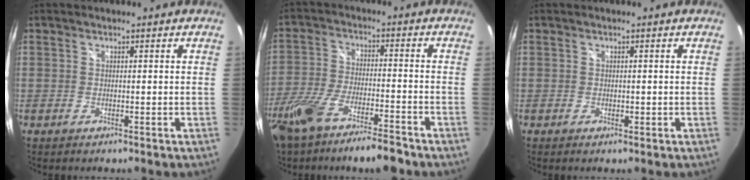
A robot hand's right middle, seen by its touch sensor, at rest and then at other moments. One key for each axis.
{"total": 14.7, "fx": -11.3, "fy": 2.6, "fz": 9.0, "tx": -0.200, "ty": -0.037, "tz": -0.202}
{"total": 0.7, "fx": -0.2, "fy": 0.5, "fz": 0.5, "tx": -0.007, "ty": -0.002, "tz": -0.004}